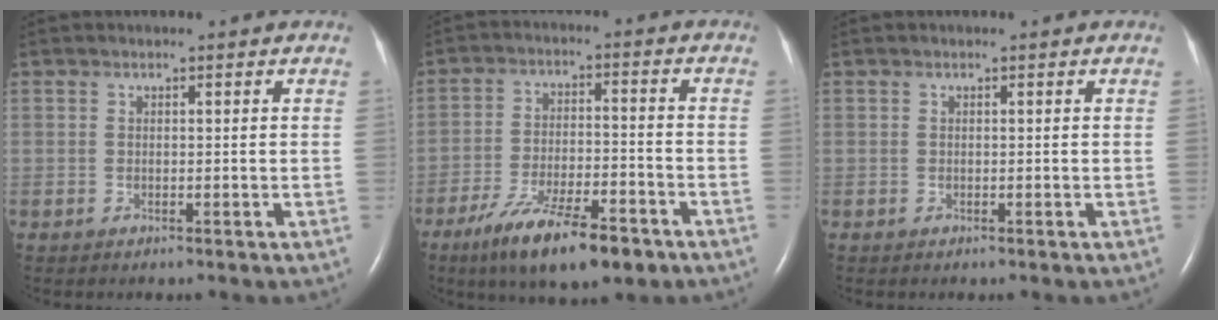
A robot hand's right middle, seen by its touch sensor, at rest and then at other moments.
{"total": 13.0, "force": [-8.6, 3.2, 9.3], "torque": [-0.165, -0.019, -0.141]}
{"total": 0.0}